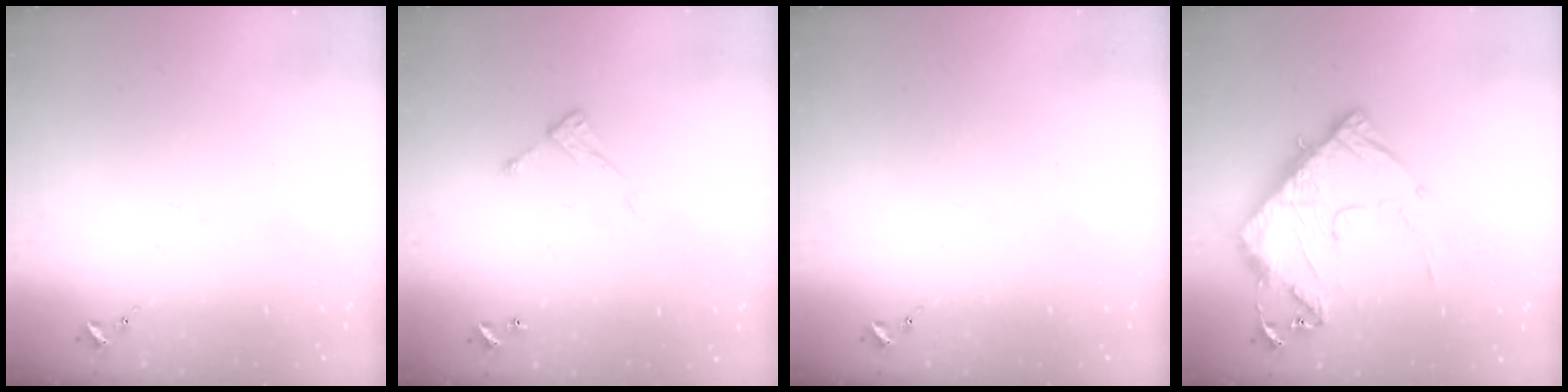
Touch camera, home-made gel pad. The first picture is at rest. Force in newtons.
{"total": 6.5, "press": 6.5, "slide": 0.3}
{"total": 0.0}
{"total": 14.8, "press": 14.7, "slide": 1.5}